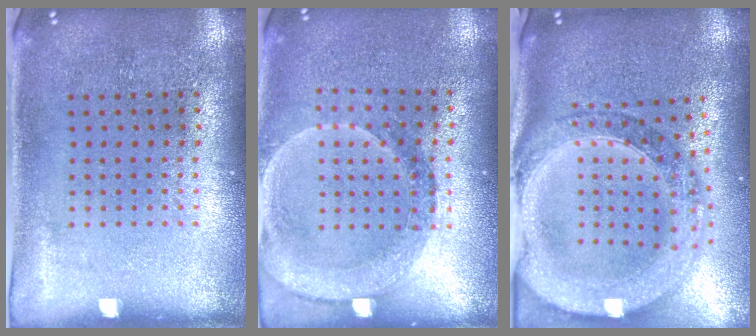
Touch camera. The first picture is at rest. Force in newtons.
{"total": 1.6, "press": 1.5, "slide": 0.6}
{"total": 2.7, "press": 2.4, "slide": 1.4}